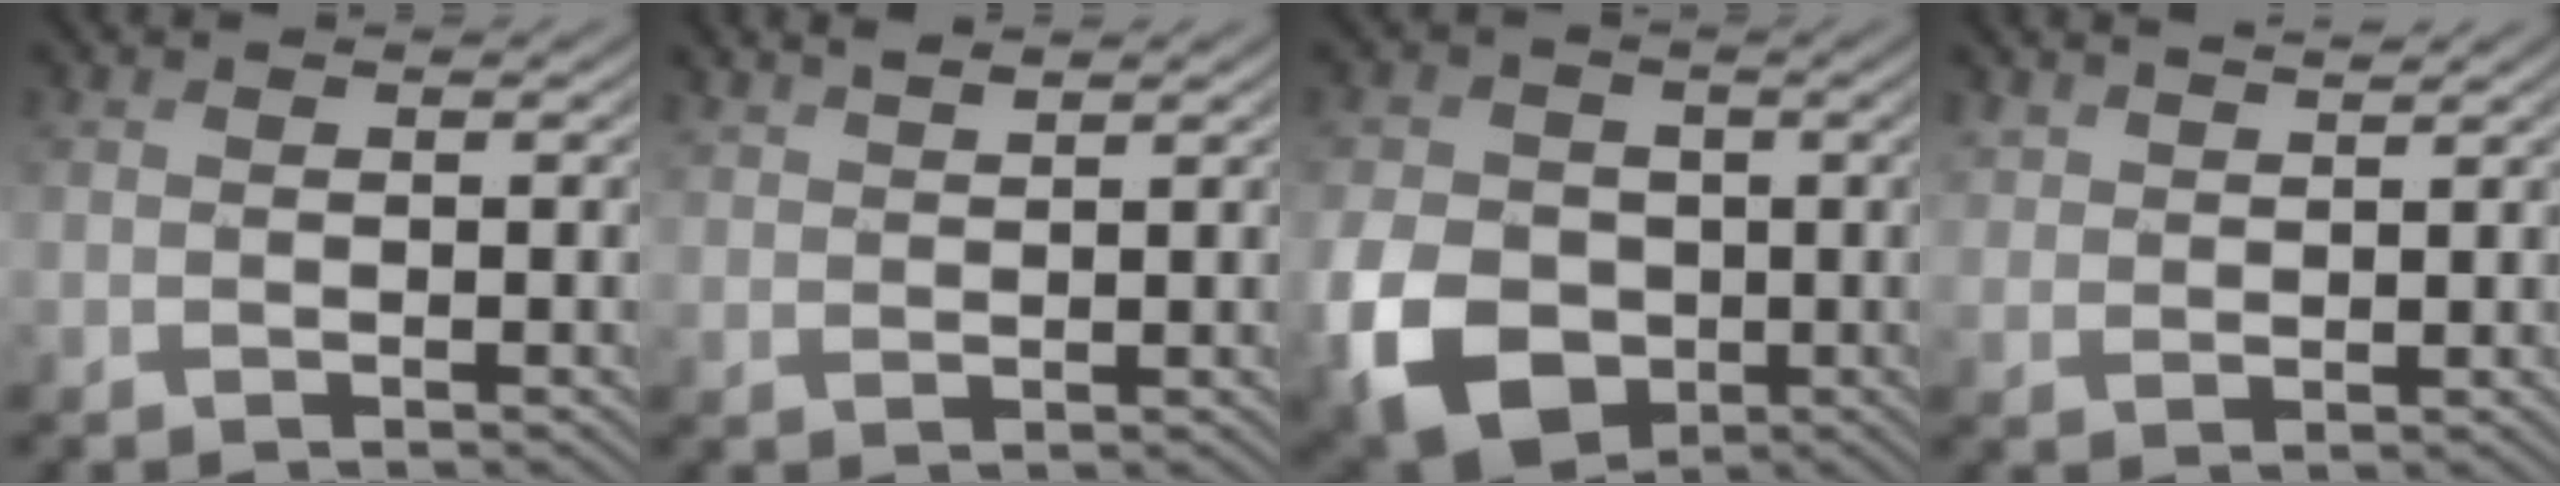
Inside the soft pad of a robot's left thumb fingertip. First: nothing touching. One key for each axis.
{"total": 2.4, "fx": 2.1, "fy": 0.4, "fz": 1.0, "tx": -0.025, "ty": 0.005, "tz": 0.048}
{"total": 11.5, "fx": -3.1, "fy": 9.1, "fz": 6.3, "tx": -0.169, "ty": -0.031, "tz": -0.066}
{"total": 3.6, "fx": 3.3, "fy": 1.0, "fz": 1.1, "tx": -0.028, "ty": 0.006, "tz": 0.069}